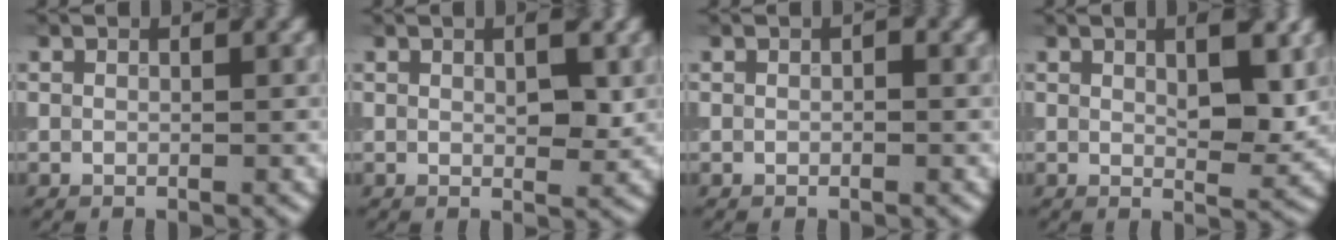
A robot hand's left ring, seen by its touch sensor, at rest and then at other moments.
{"total": 2.7, "force": [0.7, 0.9, 2.5], "torque": [-0.036, -0.004, 0.012]}
{"total": 0.5, "force": [0.0, 0.3, 0.4], "torque": [-0.004, -0.001, -0.002]}
{"total": 4.6, "force": [1.5, 1.5, 4.1], "torque": [-0.061, -0.003, 0.024]}